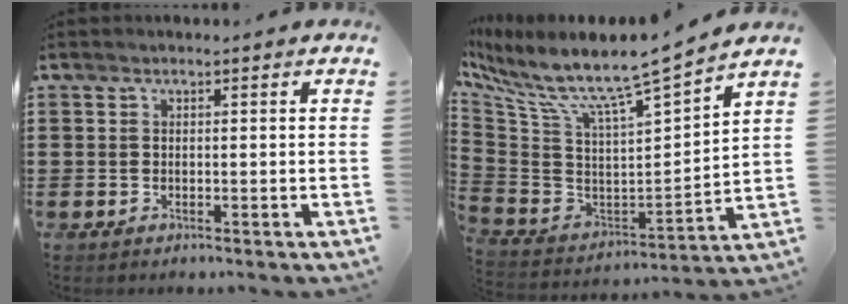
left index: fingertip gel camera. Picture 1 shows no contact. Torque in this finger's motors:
{"motor_torque": [2.14, 0.00, 0.52, 0.21]}